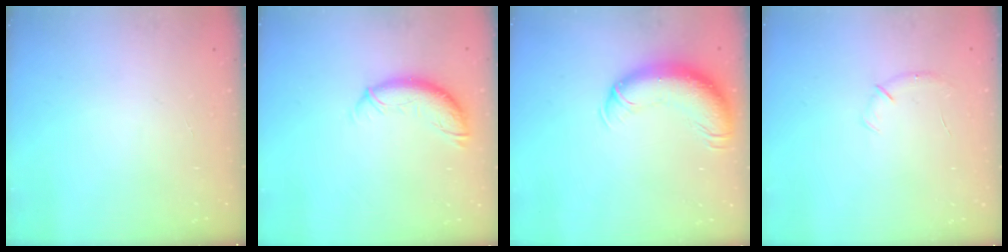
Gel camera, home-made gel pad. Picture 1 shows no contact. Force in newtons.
{"total": 10.3, "press": 10.3, "slide": 0.8}
{"total": 13.5, "press": 13.1, "slide": 3.5}
{"total": 4.3, "press": 4.1, "slide": 1.1}